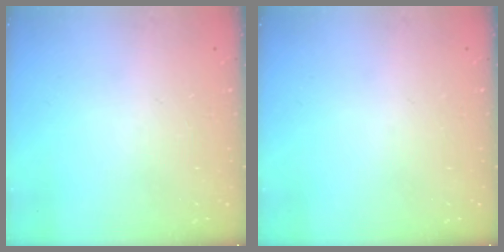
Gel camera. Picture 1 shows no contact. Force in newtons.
{"total": 0.0}